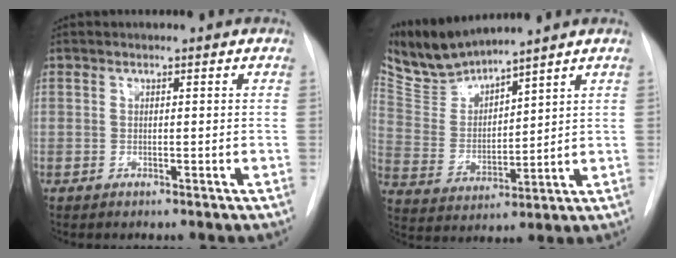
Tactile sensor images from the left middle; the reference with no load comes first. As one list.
[{"total": 8.9, "force": [8.6, 0.4, 2.2], "torque": [-0.065, 0.001, 0.188]}]